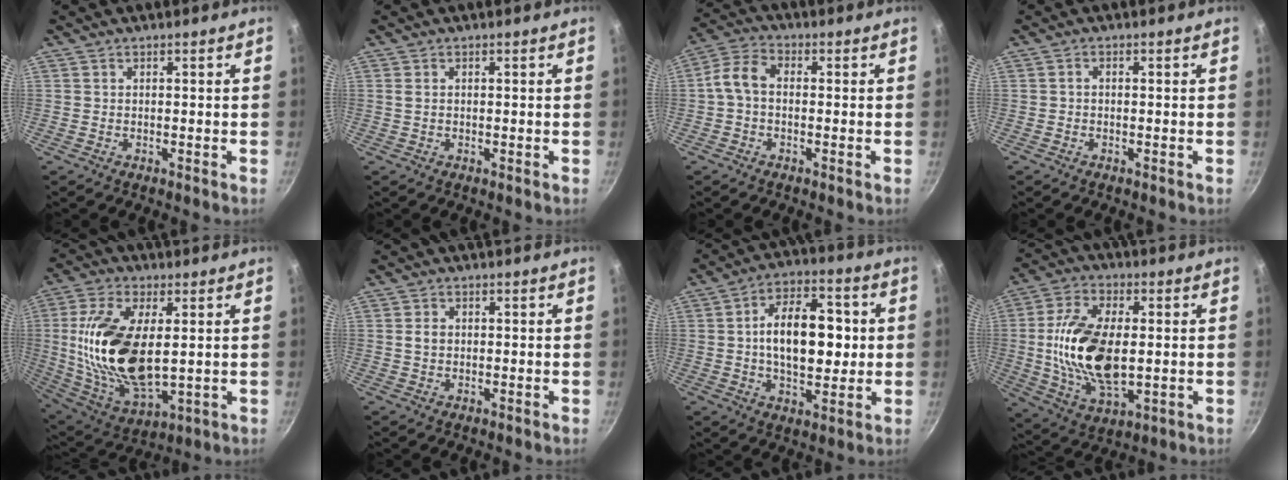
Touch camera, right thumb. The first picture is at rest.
{"total": 0.9, "force": [0.1, 0.6, 0.7], "torque": [-0.018, 0.001, 0.002]}
{"total": 6.5, "force": [-0.3, 4.3, 4.8], "torque": [-0.091, 0.022, -0.016]}
{"total": 0.7, "force": [-0.2, 0.5, 0.5], "torque": [-0.005, 0.002, -0.009]}
{"total": 21.0, "force": [1.5, 10.1, 18.3], "torque": [-0.365, -0.018, 0.040]}
{"total": 2.0, "force": [0.1, 1.6, 1.3], "torque": [-0.022, 0.004, 0.002]}
{"total": 15.4, "force": [1.0, 8.6, 12.8], "torque": [-0.176, 0.015, 0.011]}
{"total": 18.2, "force": [0.1, 9.4, 15.6], "torque": [-0.302, -0.007, 0.008]}